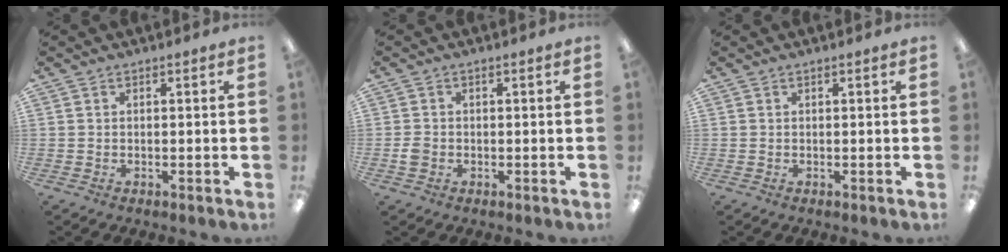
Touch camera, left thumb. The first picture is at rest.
{"total": 1.9, "force": [-0.5, 1.5, 1.0], "torque": [-0.017, 0.004, -0.011]}
{"total": 0.0}